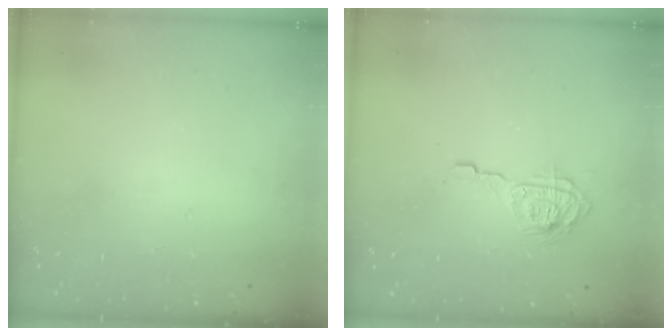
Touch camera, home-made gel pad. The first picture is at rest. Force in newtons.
{"total": 10.3, "press": 10.3, "slide": 1.0}